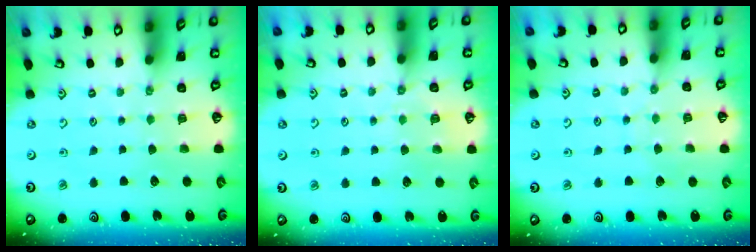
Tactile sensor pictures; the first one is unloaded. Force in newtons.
{"total": 2.9, "press": 2.8, "slide": 0.6}
{"total": 5.9, "press": 5.9, "slide": 0.6}